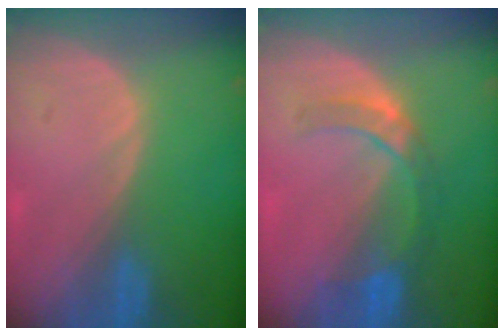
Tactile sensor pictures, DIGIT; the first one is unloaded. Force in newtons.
{"total": 5.0, "press": 4.9, "slide": 1.0}